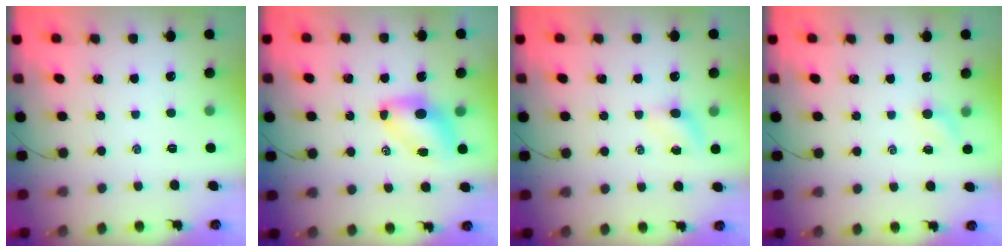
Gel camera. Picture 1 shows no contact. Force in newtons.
{"total": 7.2, "press": 7.1, "slide": 1.2}
{"total": 3.5, "press": 3.3, "slide": 1.1}
{"total": 3.1, "press": 2.9, "slide": 1.0}